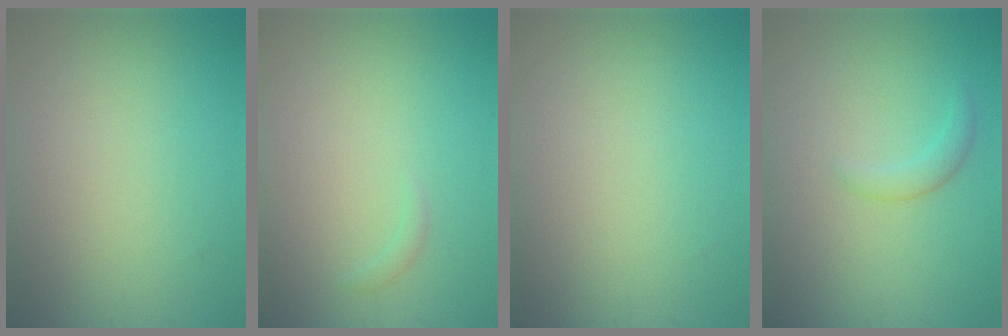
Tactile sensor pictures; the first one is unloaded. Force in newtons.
{"total": 0.6, "press": 0.6, "slide": 0.1}
{"total": 0.0}
{"total": 1.5, "press": 1.5, "slide": 0.1}